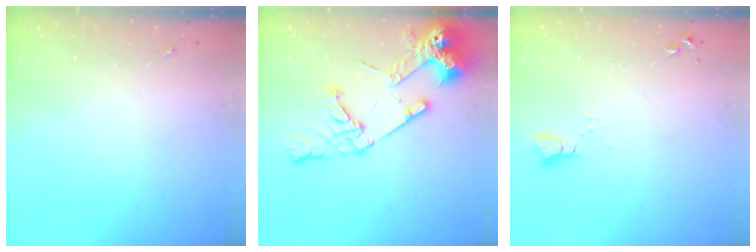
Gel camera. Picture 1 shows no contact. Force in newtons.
{"total": 17.1, "press": 17.0, "slide": 2.1}
{"total": 2.2, "press": 2.2, "slide": 0.2}